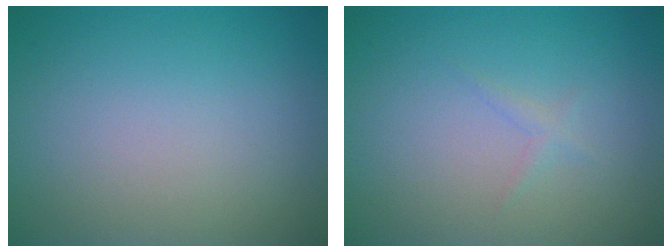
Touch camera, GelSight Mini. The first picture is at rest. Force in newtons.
{"total": 0.7, "press": 0.7, "slide": 0.0}